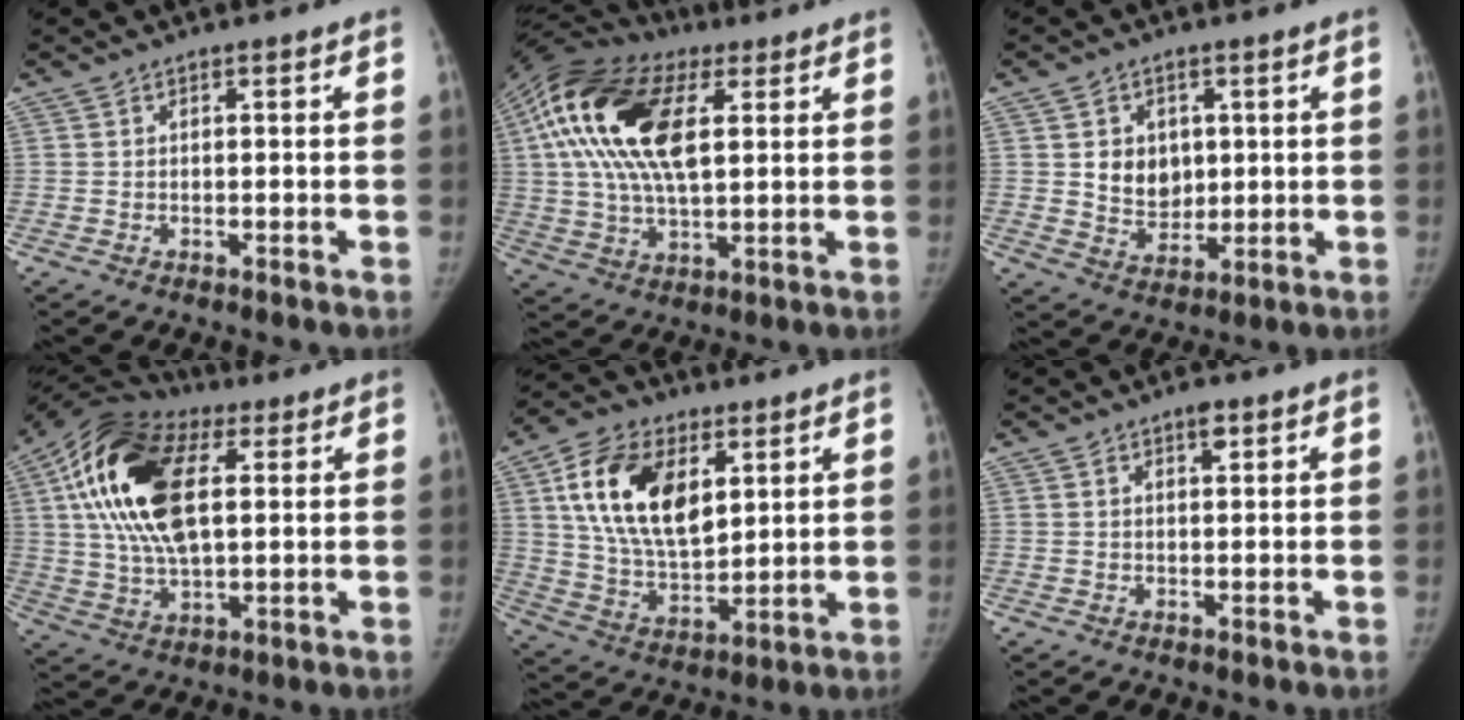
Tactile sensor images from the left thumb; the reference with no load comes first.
{"total": 21.7, "force": [6.0, 10.9, 17.8], "torque": [-0.353, 0.012, 0.097]}
{"total": 7.4, "force": [1.5, 5.9, 4.2], "torque": [-0.030, -0.015, 0.036]}
{"total": 21.0, "force": [5.6, 10.7, 17.2], "torque": [-0.330, 0.007, 0.090]}
{"total": 17.9, "force": [6.5, 10.2, 13.2], "torque": [-0.212, -0.024, 0.120]}
{"total": 1.8, "force": [1.2, 0.7, 1.3], "torque": [-0.011, -0.007, 0.017]}